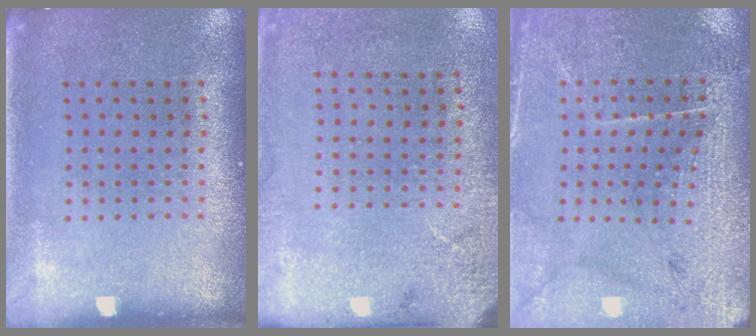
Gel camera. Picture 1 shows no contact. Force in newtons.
{"total": 2.6, "press": 2.1, "slide": 1.5}
{"total": 3.1, "press": 3.1, "slide": 0.1}